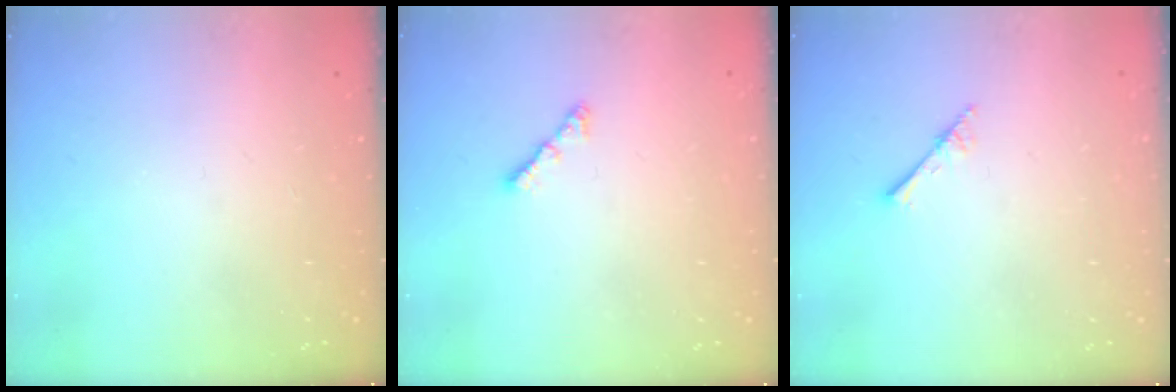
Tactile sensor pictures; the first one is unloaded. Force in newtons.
{"total": 2.7, "press": 2.7, "slide": 0.6}
{"total": 2.3, "press": 2.2, "slide": 0.2}